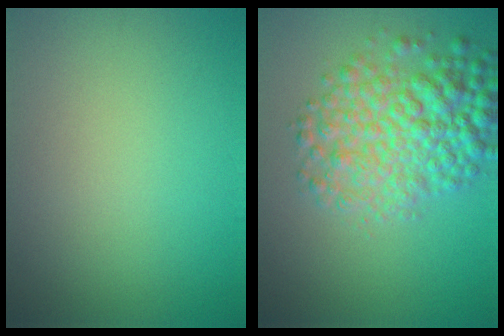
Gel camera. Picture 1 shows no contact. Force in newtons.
{"total": 6.6, "press": 6.6, "slide": 0.1}